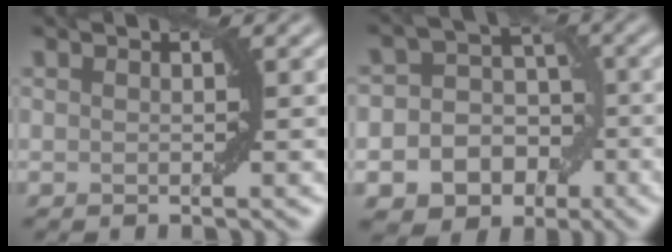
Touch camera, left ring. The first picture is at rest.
{"total": 10.1, "force": [-4.0, 8.7, 3.2], "torque": [-0.039, -0.006, -0.076]}